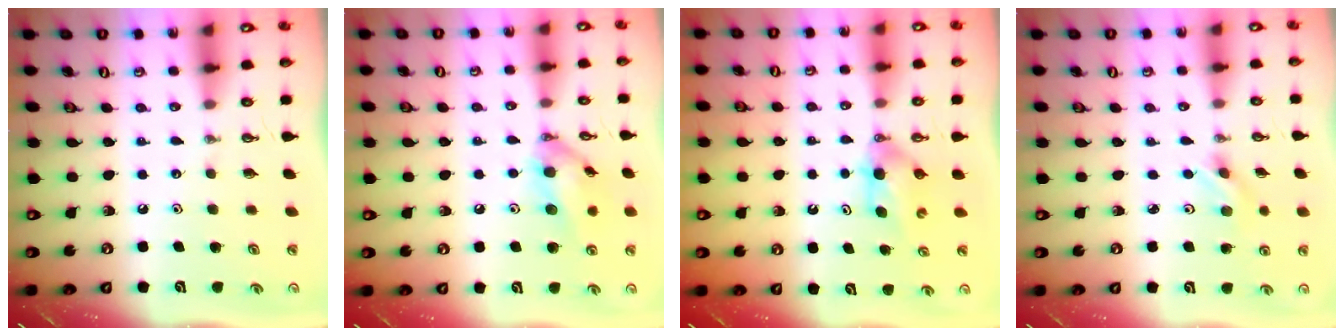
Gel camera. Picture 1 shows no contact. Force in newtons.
{"total": 12.3, "press": 12.3, "slide": 0.9}
{"total": 4.4, "press": 4.3, "slide": 0.9}
{"total": 2.2, "press": 2.1, "slide": 0.6}